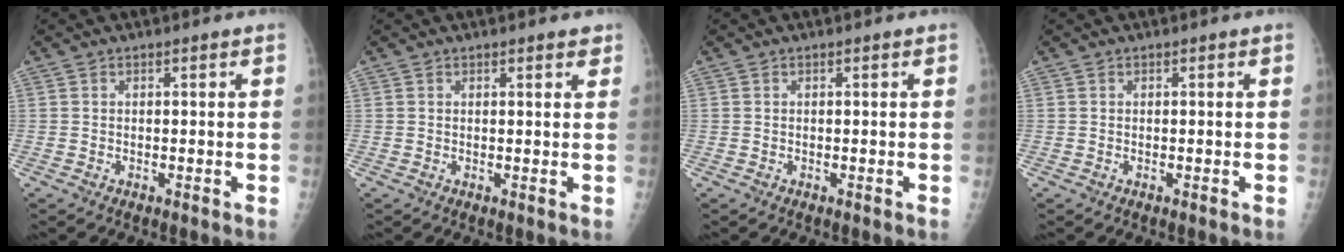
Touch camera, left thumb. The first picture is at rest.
{"total": 1.7, "force": [1.3, 0.5, 1.0], "torque": [-0.010, -0.004, 0.014]}
{"total": 0.0}
{"total": 0.0}